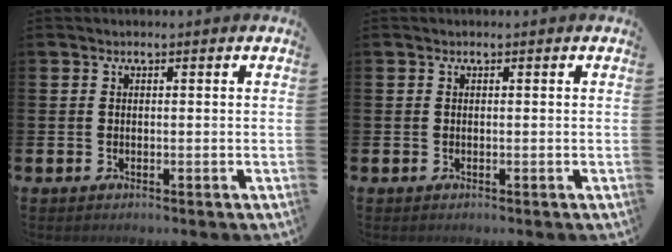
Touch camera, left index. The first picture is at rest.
{"total": 0.0}